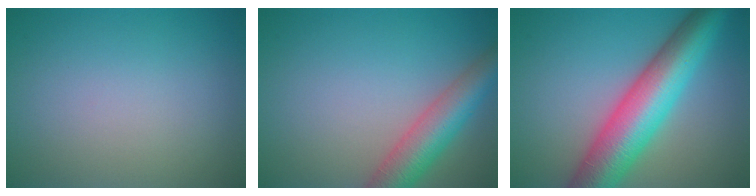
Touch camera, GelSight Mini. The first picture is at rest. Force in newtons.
{"total": 5.7, "press": 5.7, "slide": 0.2}
{"total": 10.1, "press": 10.1, "slide": 0.2}